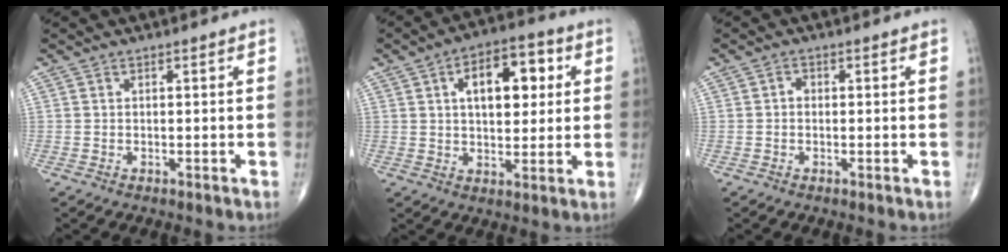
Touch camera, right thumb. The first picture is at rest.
{"total": 12.4, "force": [3.3, 6.7, 9.9], "torque": [-0.112, 0.008, 0.046]}
{"total": 1.1, "force": [-0.2, 0.9, 0.6], "torque": [-0.004, 0.003, -0.007]}